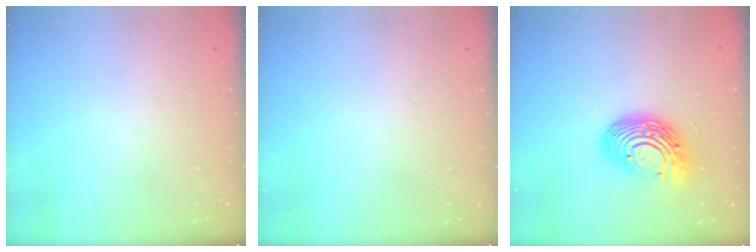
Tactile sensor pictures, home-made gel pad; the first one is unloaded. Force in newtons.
{"total": 0.0}
{"total": 15.1, "press": 15.1, "slide": 1.4}